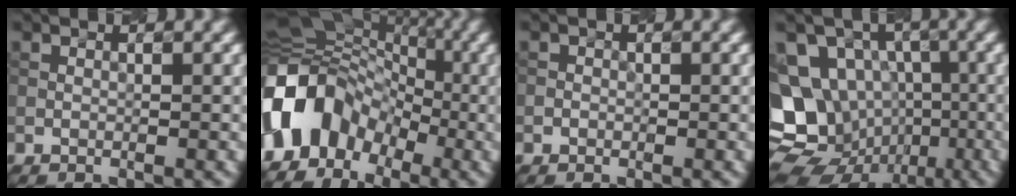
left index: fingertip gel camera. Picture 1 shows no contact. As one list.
[{"total": 11.8, "force": [-3.9, 8.8, 6.7], "torque": [-0.122, 0.003, -0.090]}, {"total": 0.6, "force": [-0.2, 0.5, 0.1], "torque": [0.003, -0.004, -0.006]}, {"total": 14.8, "force": [-3.5, 13.2, 5.8], "torque": [-0.145, -0.002, -0.053]}]